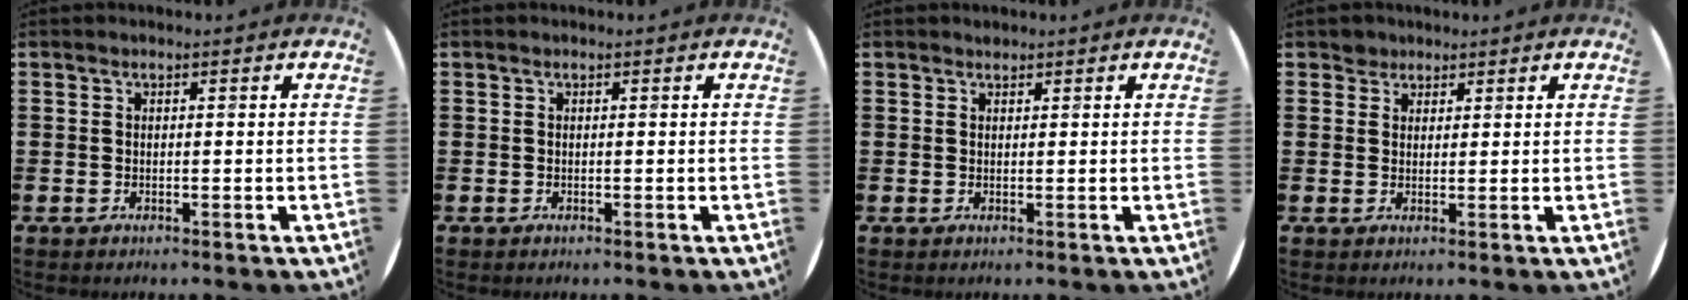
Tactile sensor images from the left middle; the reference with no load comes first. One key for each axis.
{"total": 0.0}
{"total": 0.6, "fx": 0.6, "fy": 0.3, "fz": -0.1, "tx": 0.010, "ty": 0.000, "tz": 0.009}
{"total": 2.0, "fx": 1.6, "fy": 1.1, "fz": 0.0, "tx": 0.005, "ty": 0.000, "tz": 0.031}